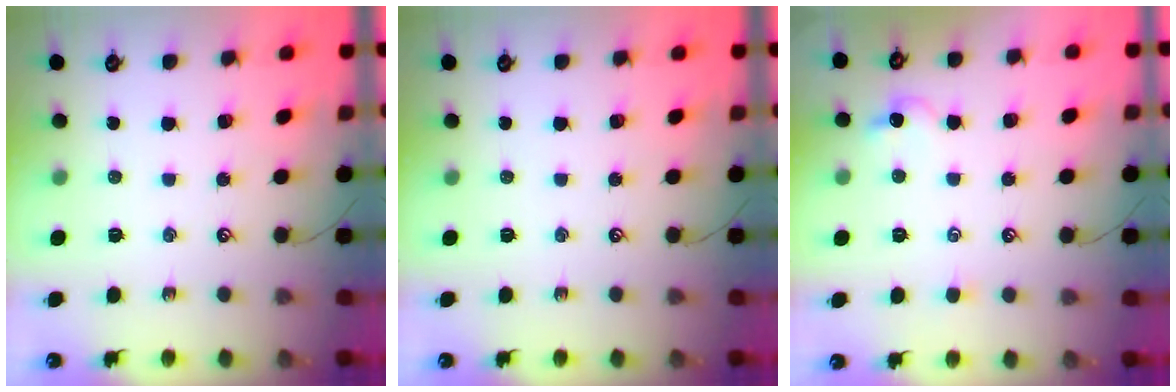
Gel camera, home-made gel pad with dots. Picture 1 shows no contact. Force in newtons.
{"total": 0.0}
{"total": 1.5, "press": 1.4, "slide": 0.6}